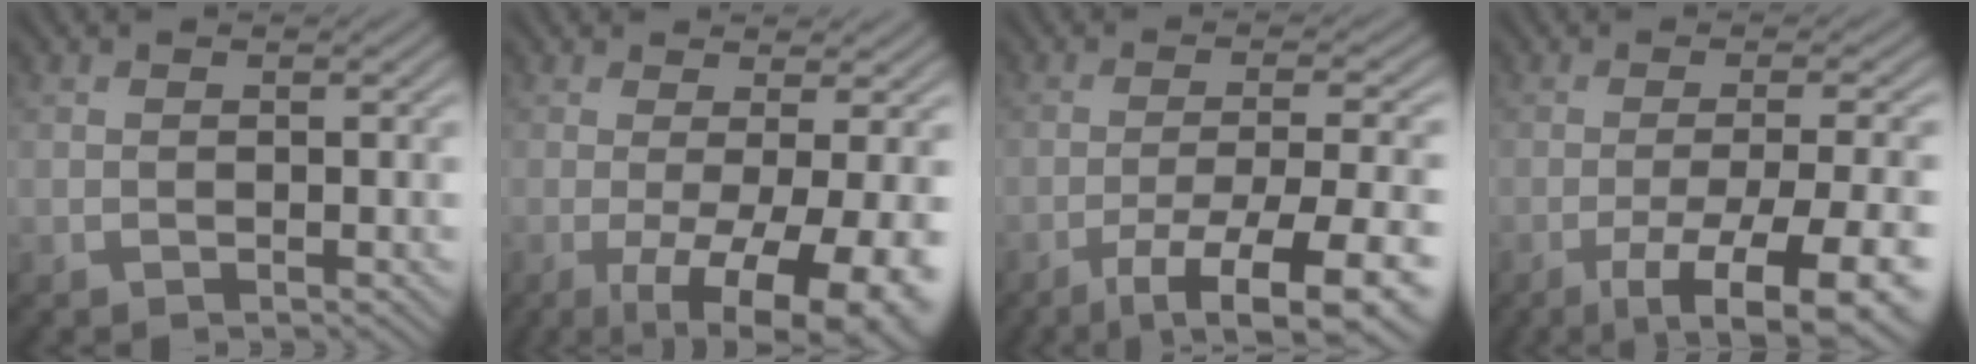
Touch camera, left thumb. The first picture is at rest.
{"total": 11.1, "force": [-2.5, 3.0, 10.3], "torque": [-0.133, 0.005, -0.028]}
{"total": 11.5, "force": [-6.5, 2.6, 9.2], "torque": [-0.160, -0.006, -0.090]}
{"total": 12.3, "force": [-5.9, 3.1, 10.3], "torque": [-0.152, -0.007, -0.077]}